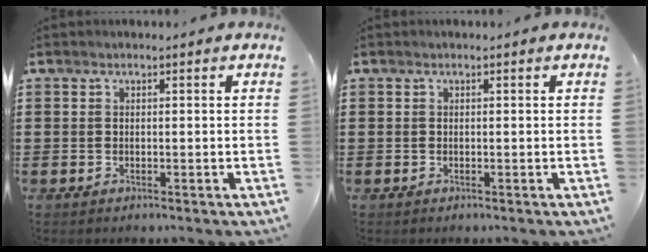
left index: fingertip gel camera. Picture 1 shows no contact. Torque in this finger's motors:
{"motor_torque": [0.00, 0.00, 0.00, 0.00]}